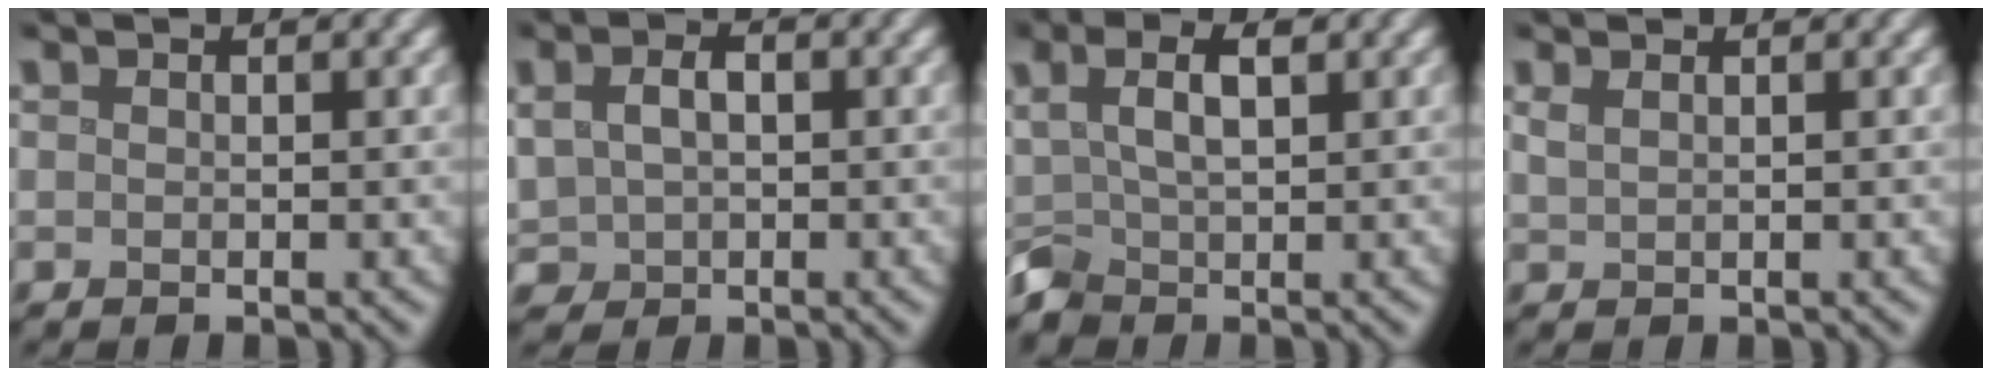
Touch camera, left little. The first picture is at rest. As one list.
[{"total": 3.3, "force": [0.6, 2.5, 2.1], "torque": [-0.050, 0.000, 0.014]}, {"total": 3.2, "force": [0.6, 1.8, 2.6], "torque": [-0.061, 0.003, 0.012]}, {"total": 1.2, "force": [0.7, 0.5, 0.8], "torque": [-0.012, 0.002, 0.013]}]